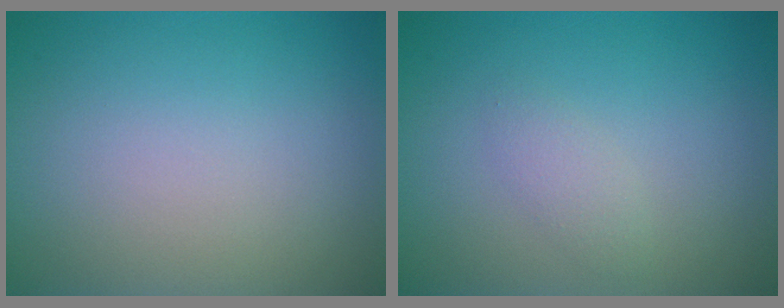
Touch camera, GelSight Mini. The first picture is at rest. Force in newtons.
{"total": 1.2, "press": 1.2, "slide": 0.0}